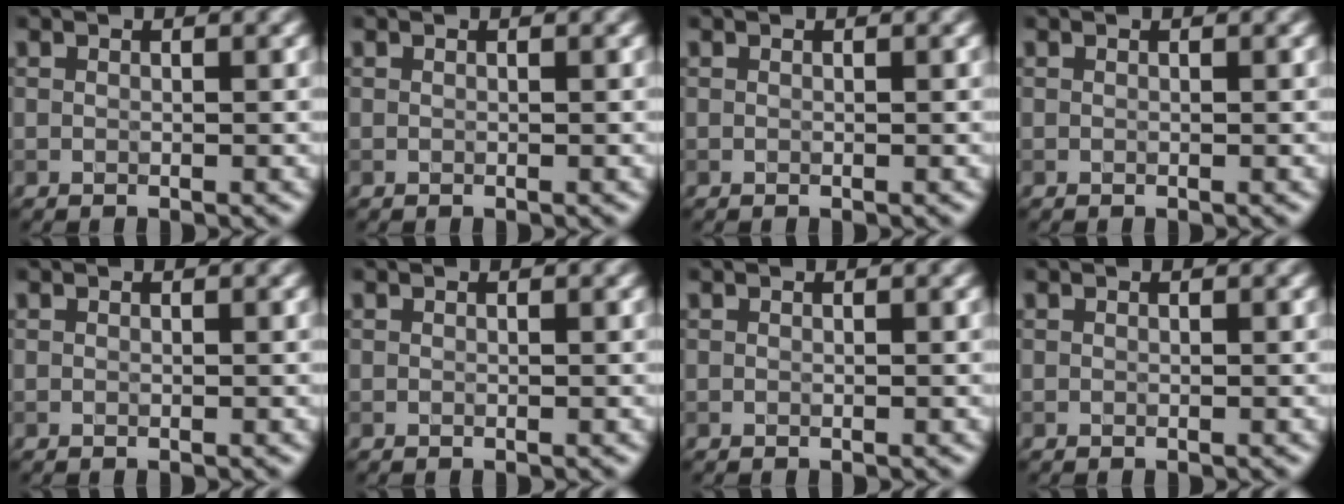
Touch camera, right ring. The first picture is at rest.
{"total": 0.0}
{"total": 0.0}
{"total": 0.0}
{"total": 0.0}
{"total": 0.0}
{"total": 0.0}
{"total": 0.0}